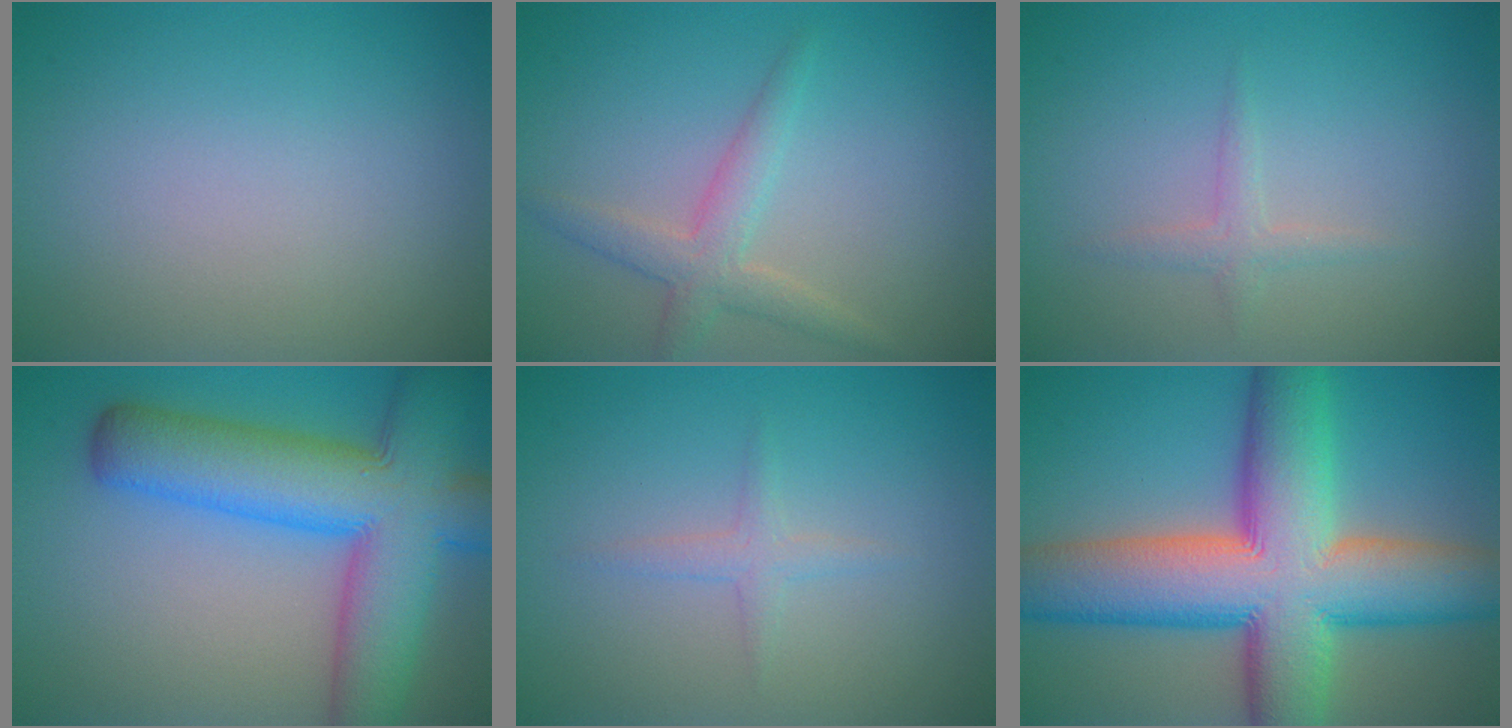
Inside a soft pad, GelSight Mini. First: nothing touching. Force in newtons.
{"total": 2.8, "press": 2.8, "slide": 0.1}
{"total": 1.3, "press": 1.3, "slide": 0.1}
{"total": 12.0, "press": 12.0, "slide": 0.4}
{"total": 1.3, "press": 1.3, "slide": 0.1}
{"total": 14.9, "press": 14.9, "slide": 0.7}